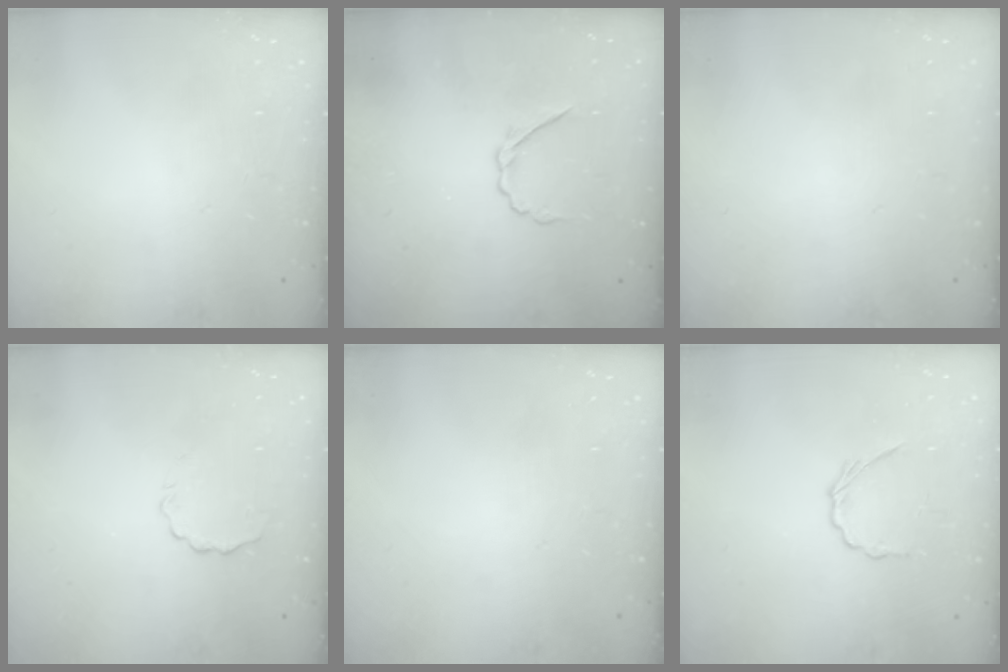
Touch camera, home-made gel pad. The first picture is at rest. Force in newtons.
{"total": 2.8, "press": 2.6, "slide": 0.8}
{"total": 0.0}
{"total": 2.6, "press": 2.5, "slide": 0.8}
{"total": 0.0}
{"total": 2.4, "press": 2.3, "slide": 0.9}